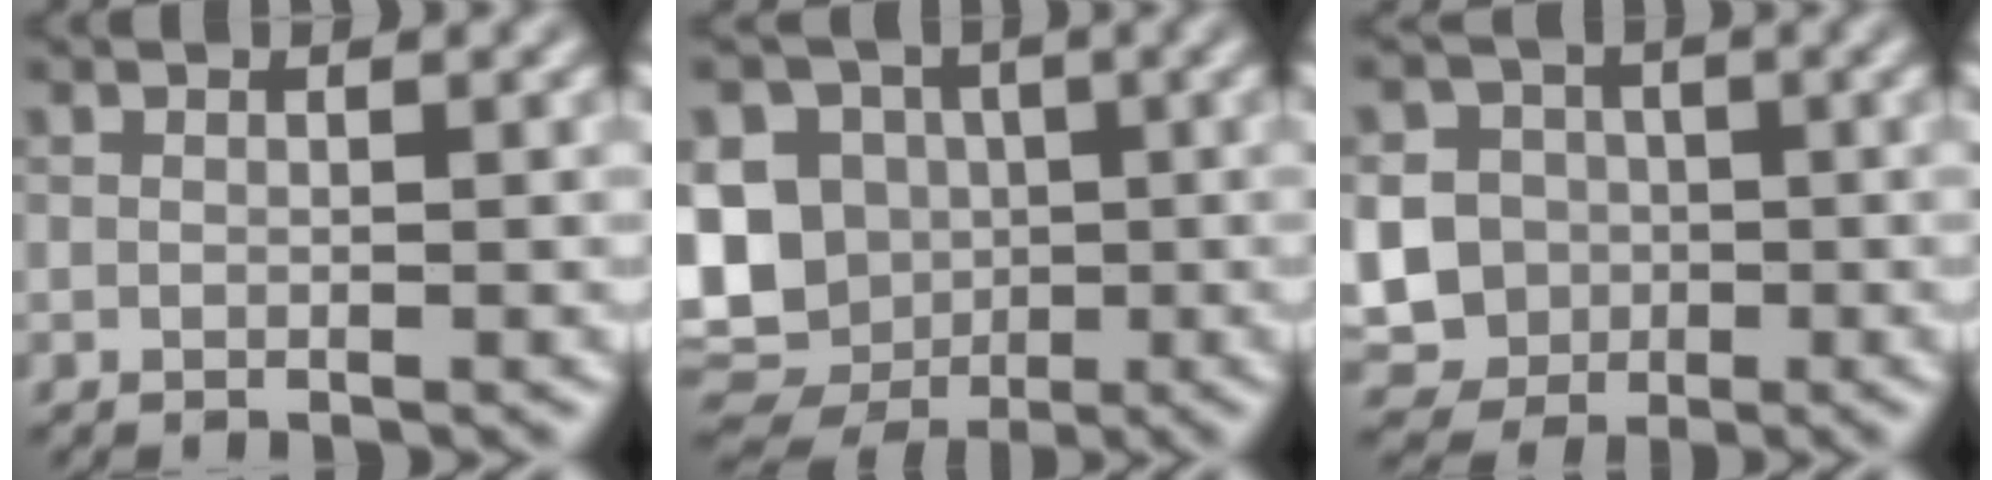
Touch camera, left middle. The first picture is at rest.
{"total": 11.4, "force": [-0.6, 9.7, 6.0], "torque": [-0.086, -0.004, -0.034]}
{"total": 10.4, "force": [-1.1, 9.7, 3.6], "torque": [-0.103, 0.009, -0.047]}